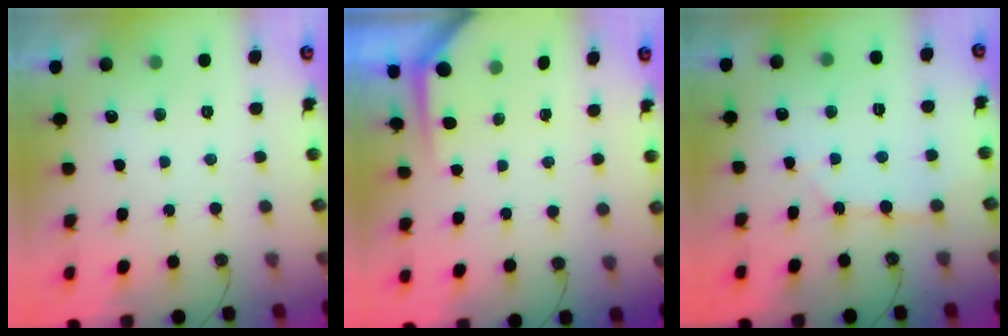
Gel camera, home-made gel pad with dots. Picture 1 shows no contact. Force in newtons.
{"total": 3.3, "press": 3.3, "slide": 0.3}
{"total": 2.9, "press": 2.8, "slide": 0.4}